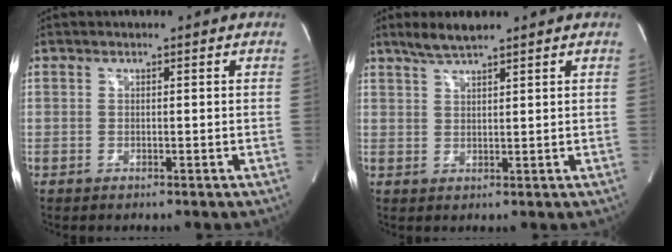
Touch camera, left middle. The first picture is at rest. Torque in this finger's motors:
{"motor_torque": [0.17, -0.04, -0.02, 0.03]}